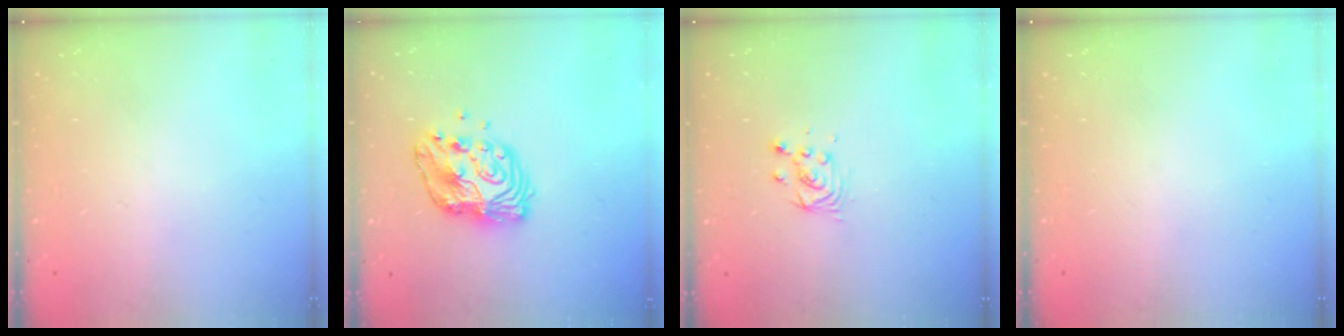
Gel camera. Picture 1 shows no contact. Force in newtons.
{"total": 11.9, "press": 11.9, "slide": 0.8}
{"total": 3.9, "press": 3.9, "slide": 0.3}
{"total": 0.0}